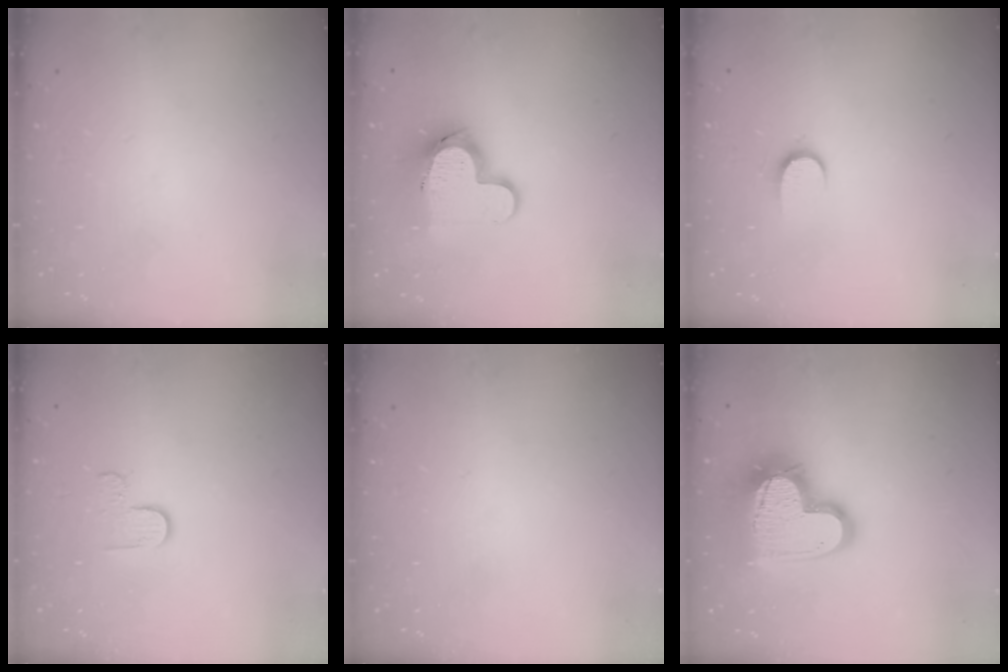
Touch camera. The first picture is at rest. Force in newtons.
{"total": 11.7, "press": 11.7, "slide": 0.8}
{"total": 5.4, "press": 5.4, "slide": 0.6}
{"total": 3.4, "press": 3.4, "slide": 0.4}
{"total": 0.0}
{"total": 20.6, "press": 20.6, "slide": 1.5}